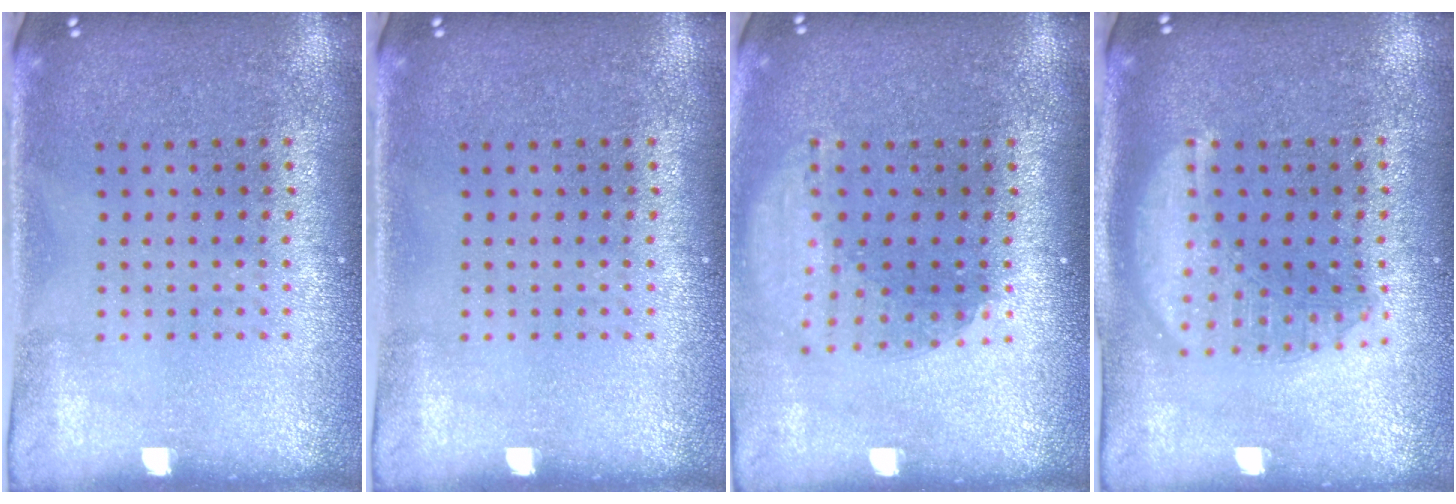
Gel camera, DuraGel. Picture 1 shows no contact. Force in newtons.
{"total": 0.0}
{"total": 1.8, "press": 1.4, "slide": 1.2}
{"total": 2.1, "press": 2.1, "slide": 0.1}